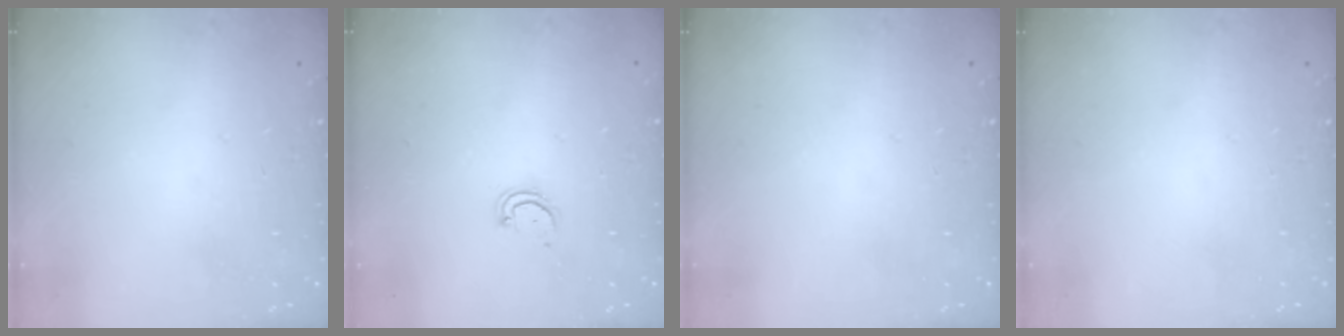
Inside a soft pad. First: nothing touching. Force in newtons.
{"total": 3.3, "press": 3.3, "slide": 0.5}
{"total": 0.0}
{"total": 0.0}